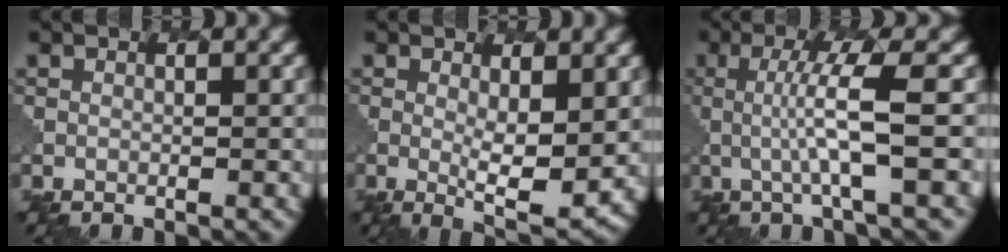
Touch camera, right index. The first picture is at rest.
{"total": 4.6, "force": [0.6, 1.3, 4.4], "torque": [-0.072, -0.017, 0.016]}
{"total": 5.3, "force": [0.3, 0.8, 5.2], "torque": [-0.095, 0.001, 0.004]}